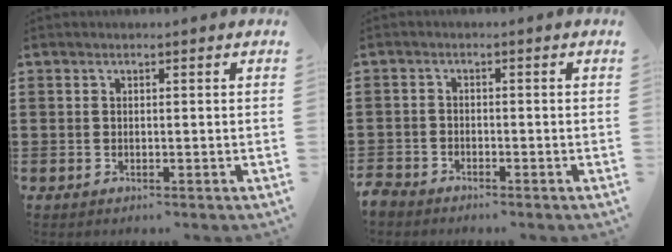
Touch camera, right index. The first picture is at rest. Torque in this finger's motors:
{"motor_torque": [-2.14, 0.00, -1.05, -0.21]}